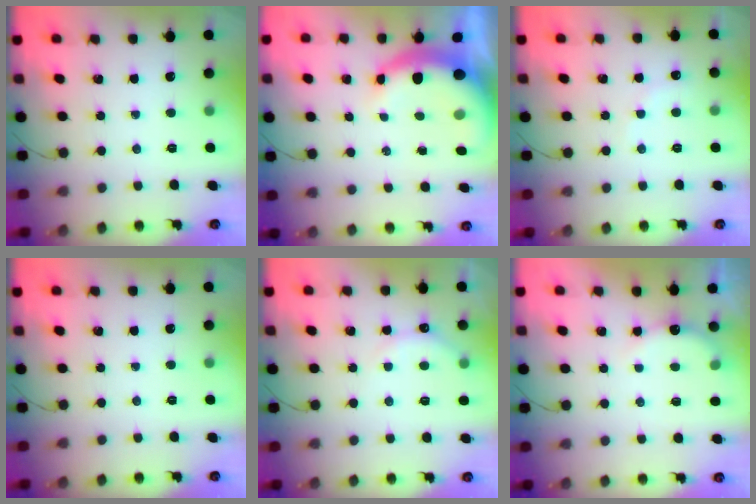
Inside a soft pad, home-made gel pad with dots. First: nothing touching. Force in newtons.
{"total": 7.9, "press": 7.8, "slide": 1.3}
{"total": 6.4, "press": 6.2, "slide": 1.4}
{"total": 0.0}
{"total": 6.2, "press": 6.1, "slide": 1.1}
{"total": 5.5, "press": 5.4, "slide": 1.0}